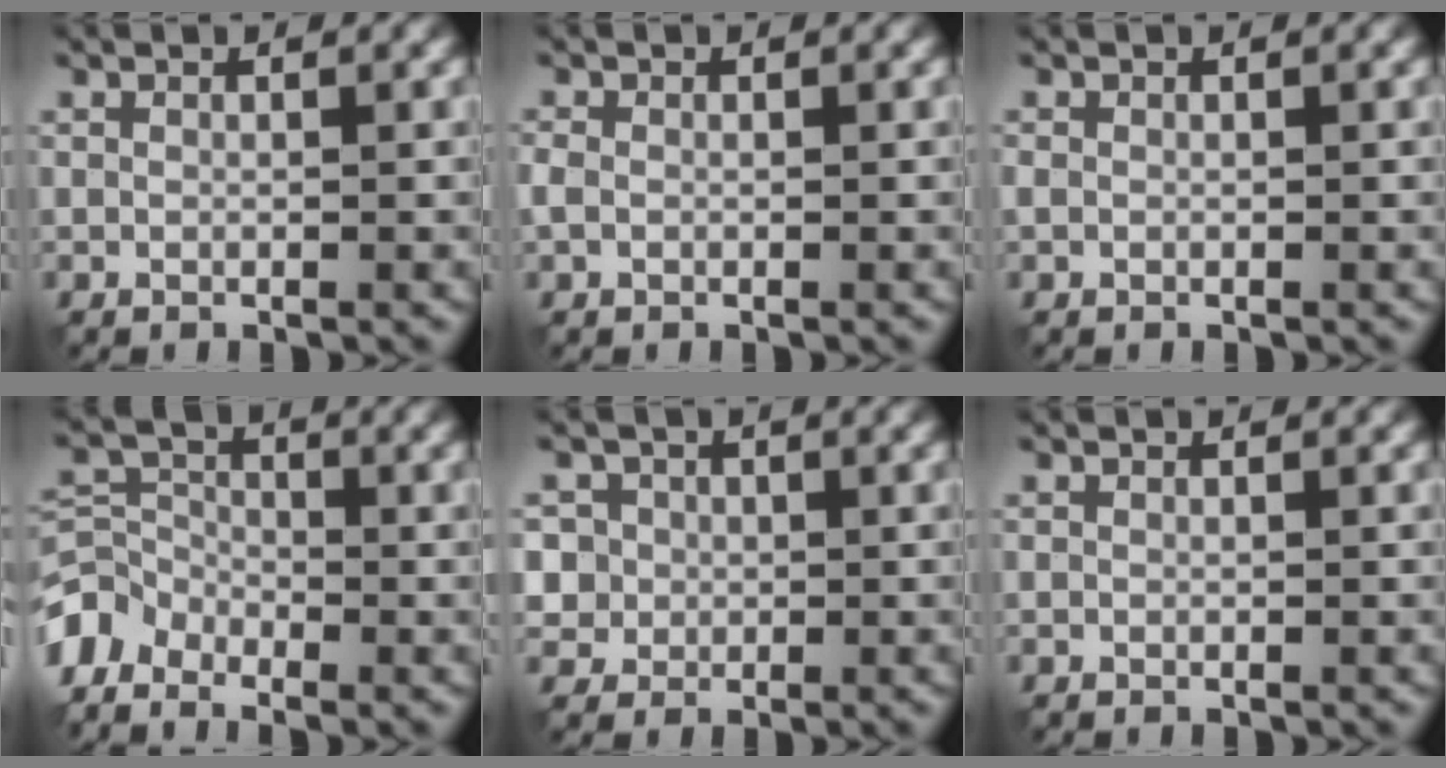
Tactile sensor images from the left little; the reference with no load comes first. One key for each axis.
{"total": 1.1, "fx": -0.3, "fy": 0.8, "fz": 0.6, "tx": -0.017, "ty": 0.002, "tz": -0.009}
{"total": 0.6, "fx": -0.1, "fy": 0.5, "fz": 0.3, "tx": -0.009, "ty": -0.001, "tz": -0.003}
{"total": 4.7, "fx": -3.9, "fy": 2.4, "fz": 1.1, "tx": -0.013, "ty": -0.001, "tz": -0.083}
{"total": 4.4, "fx": 0.8, "fy": 4.2, "fz": 1.1, "tx": -0.015, "ty": 0.026, "tz": 0.008}
{"total": 0.0}